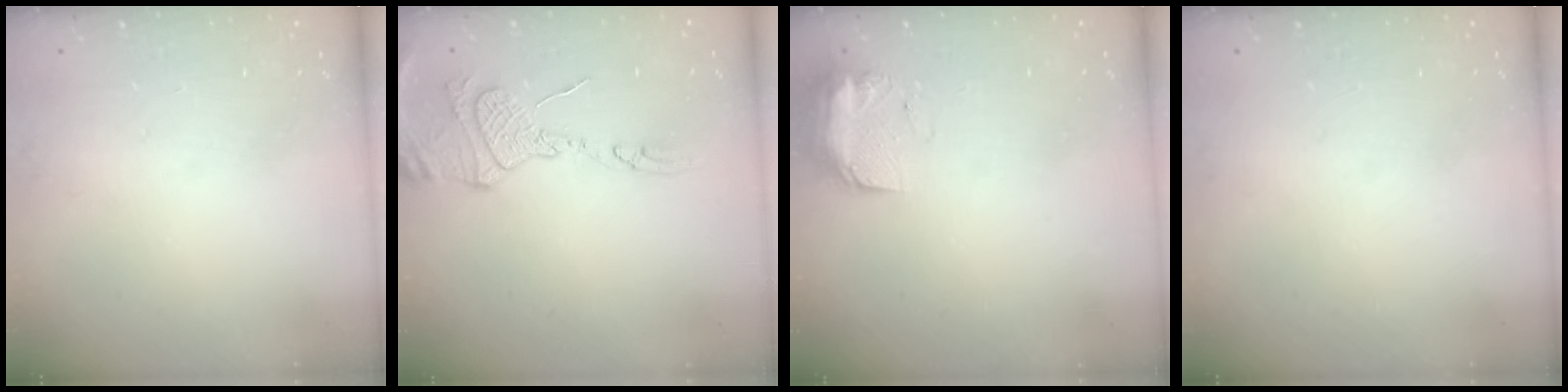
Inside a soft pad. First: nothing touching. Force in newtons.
{"total": 13.9, "press": 13.8, "slide": 1.3}
{"total": 9.3, "press": 9.3, "slide": 0.7}
{"total": 0.0}